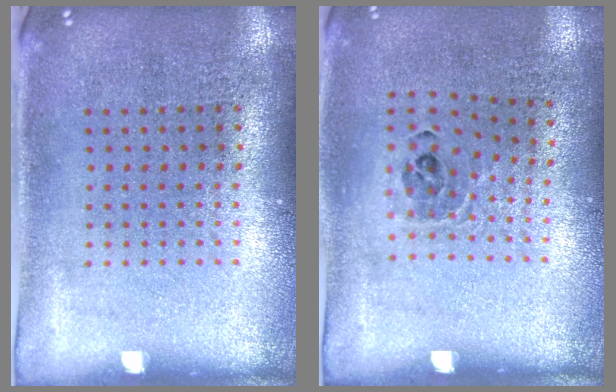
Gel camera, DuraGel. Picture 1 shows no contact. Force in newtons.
{"total": 0.9, "press": 0.8, "slide": 0.4}